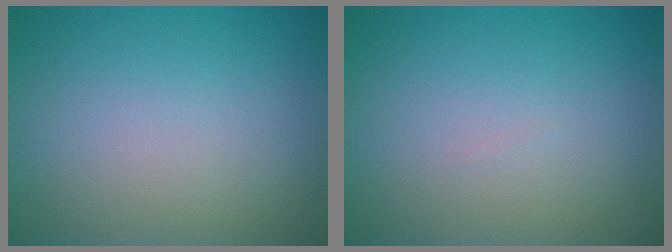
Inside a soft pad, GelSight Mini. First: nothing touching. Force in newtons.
{"total": 0.0}